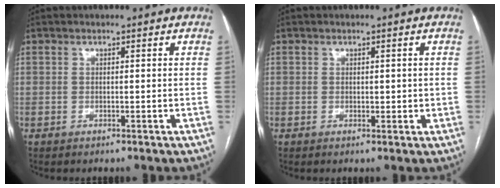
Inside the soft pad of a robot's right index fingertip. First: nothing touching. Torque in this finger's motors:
{"motor_torque": [-0.70, 0.96, 0.01, 0.02]}